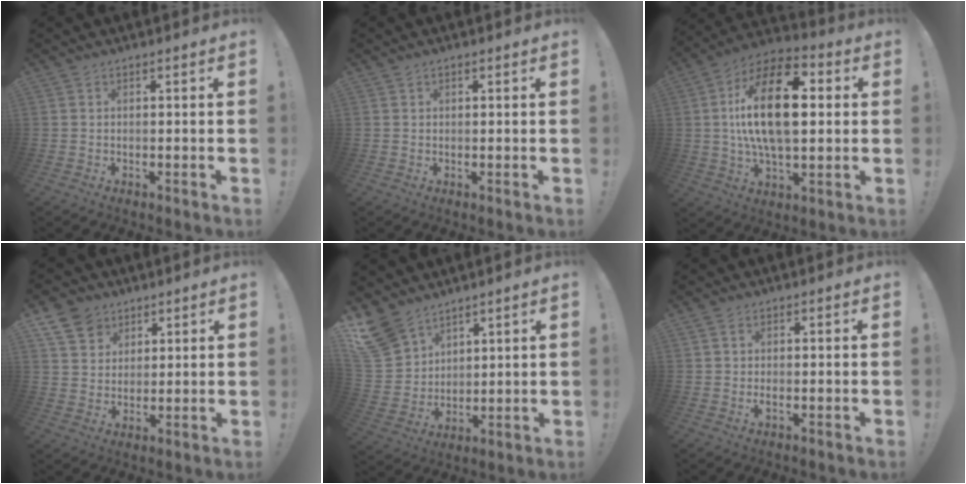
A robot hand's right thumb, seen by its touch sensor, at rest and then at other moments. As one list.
[{"total": 0.6, "force": [0.3, 0.5, 0.0], "torque": [0.005, -0.002, 0.004]}, {"total": 22.3, "force": [2.9, 11.2, 19.1], "torque": [-0.335, 0.007, 0.041]}, {"total": 9.2, "force": [5.8, 6.7, 2.6], "torque": [-0.049, -0.032, 0.117]}, {"total": 12.1, "force": [9.1, 7.2, 3.3], "torque": [-0.082, -0.064, 0.185]}, {"total": 1.7, "force": [0.1, 0.7, 1.6], "torque": [-0.023, -0.001, 0.000]}]